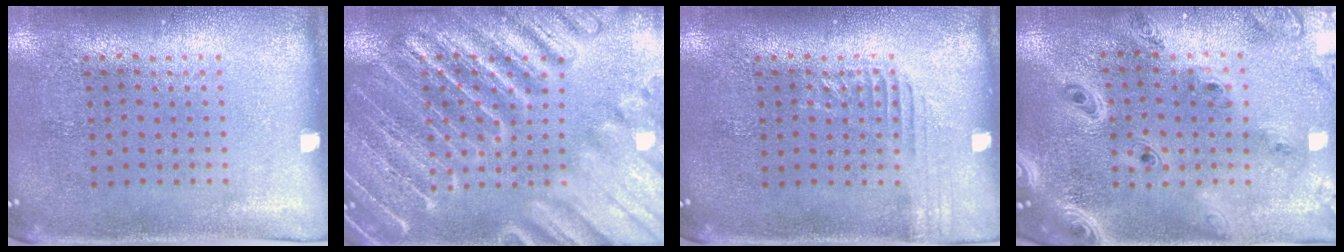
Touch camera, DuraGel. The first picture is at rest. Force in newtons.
{"total": 4.7, "press": 4.7, "slide": 0.5}
{"total": 1.3, "press": 1.3, "slide": 0.2}
{"total": 2.5, "press": 2.2, "slide": 1.2}